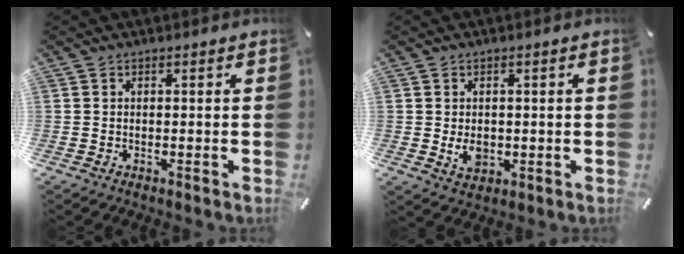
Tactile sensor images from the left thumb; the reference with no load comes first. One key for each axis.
{"total": 5.0, "fx": -0.4, "fy": 4.0, "fz": 3.1, "tx": -0.052, "ty": -0.004, "tz": -0.009}